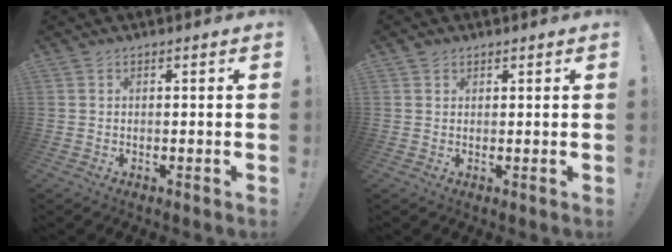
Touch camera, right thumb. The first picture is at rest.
{"total": 1.2, "force": [0.8, 0.9, 0.3], "torque": [0.002, -0.002, 0.013]}